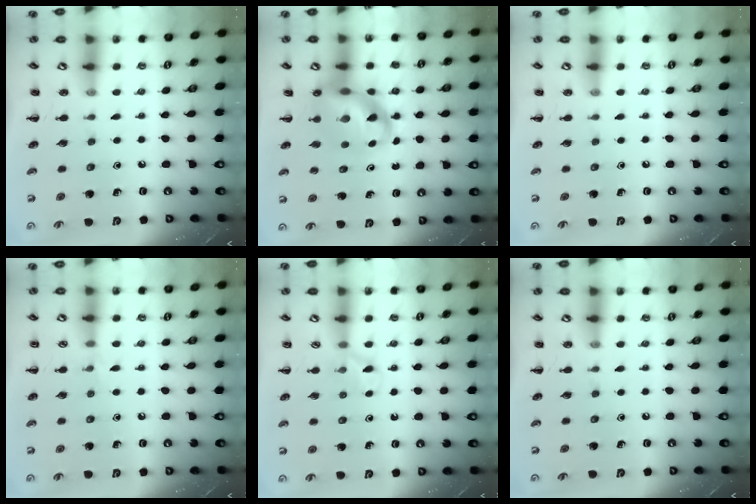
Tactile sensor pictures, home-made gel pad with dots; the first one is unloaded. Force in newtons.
{"total": 10.7, "press": 10.4, "slide": 2.6}
{"total": 0.0}
{"total": 3.7, "press": 3.5, "slide": 1.2}
{"total": 3.7, "press": 3.4, "slide": 1.5}
{"total": 0.0}